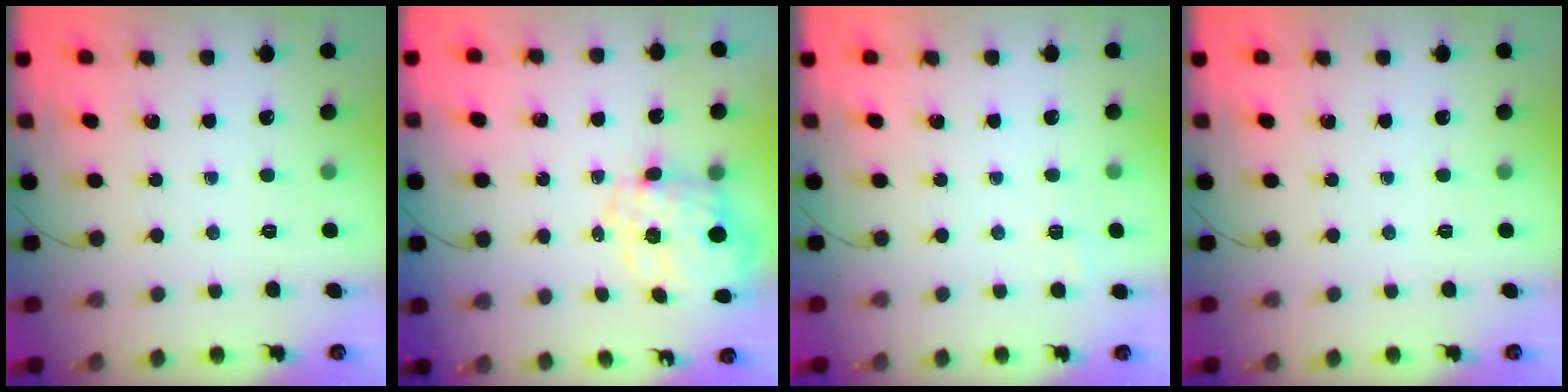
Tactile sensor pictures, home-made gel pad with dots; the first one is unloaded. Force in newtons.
{"total": 4.2, "press": 3.7, "slide": 2.0}
{"total": 1.4, "press": 0.2, "slide": 1.4}
{"total": 0.0}